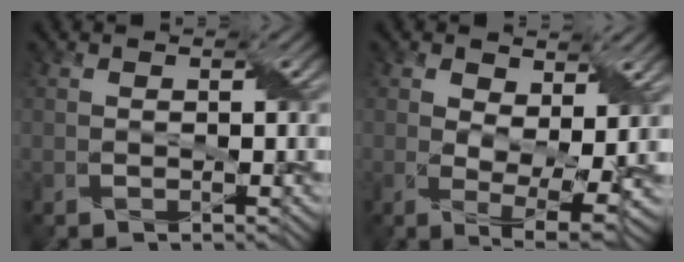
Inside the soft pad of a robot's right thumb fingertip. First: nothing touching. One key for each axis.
{"total": 6.1, "fx": 2.0, "fy": 3.1, "fz": 4.9, "tx": -0.106, "ty": -0.010, "tz": 0.038}